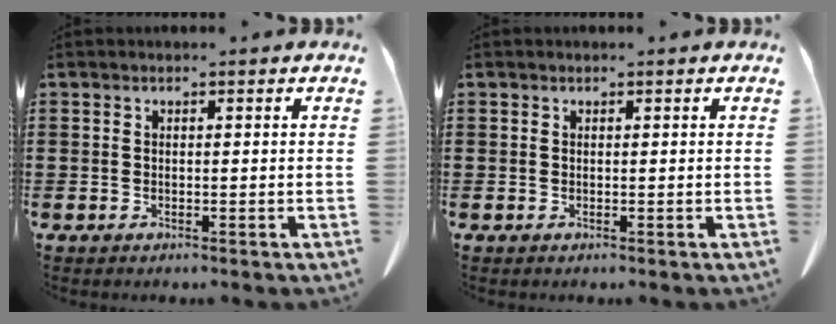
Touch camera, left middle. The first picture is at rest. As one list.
[{"total": 0.0}]